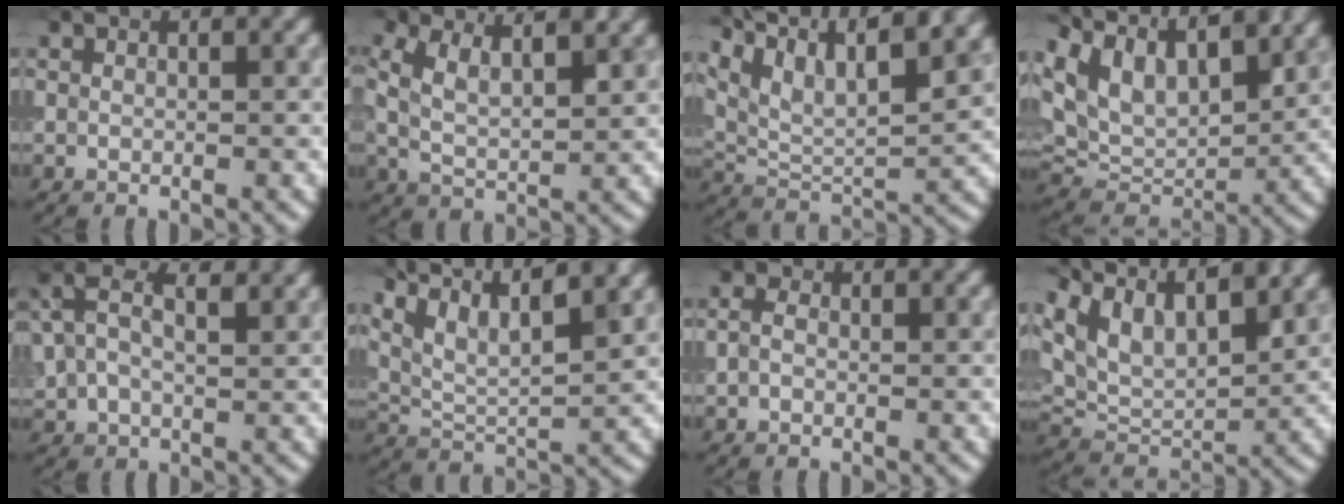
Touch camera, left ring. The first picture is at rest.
{"total": 5.1, "force": [2.5, 2.2, 3.9], "torque": [-0.078, 0.015, 0.035]}
{"total": 12.2, "force": [8.3, 3.8, 8.1], "torque": [-0.149, 0.015, 0.125]}
{"total": 9.4, "force": [5.3, 5.0, 5.9], "torque": [-0.136, 0.012, 0.092]}
{"total": 8.2, "force": [3.9, 4.4, 5.8], "torque": [-0.156, 0.028, 0.067]}
{"total": 10.8, "force": [7.6, 3.1, 7.0], "torque": [-0.146, 0.029, 0.112]}
{"total": 1.8, "force": [-0.1, 1.3, 1.2], "torque": [-0.031, 0.008, -0.010]}
{"total": 8.4, "force": [5.1, 3.8, 5.5], "torque": [-0.115, 0.004, 0.089]}